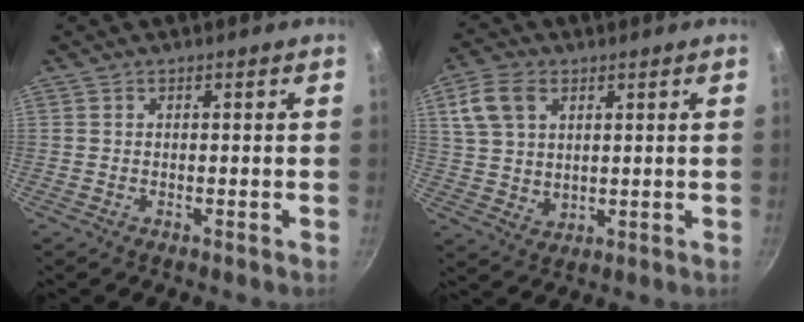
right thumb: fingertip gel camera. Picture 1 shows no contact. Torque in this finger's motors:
{"motor_torque": [-0.54, 0.70, 0.02, 0.01, 0.11]}